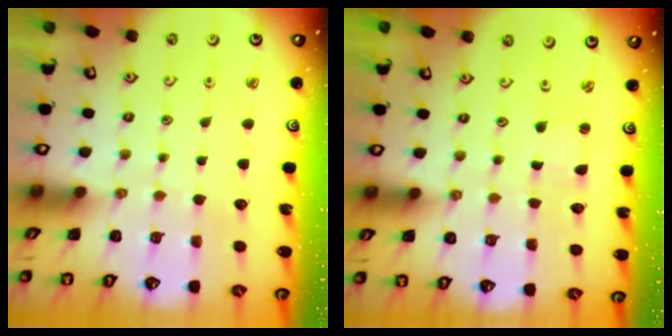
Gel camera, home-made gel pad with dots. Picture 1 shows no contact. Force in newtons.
{"total": 1.1, "press": 1.1, "slide": 0.2}